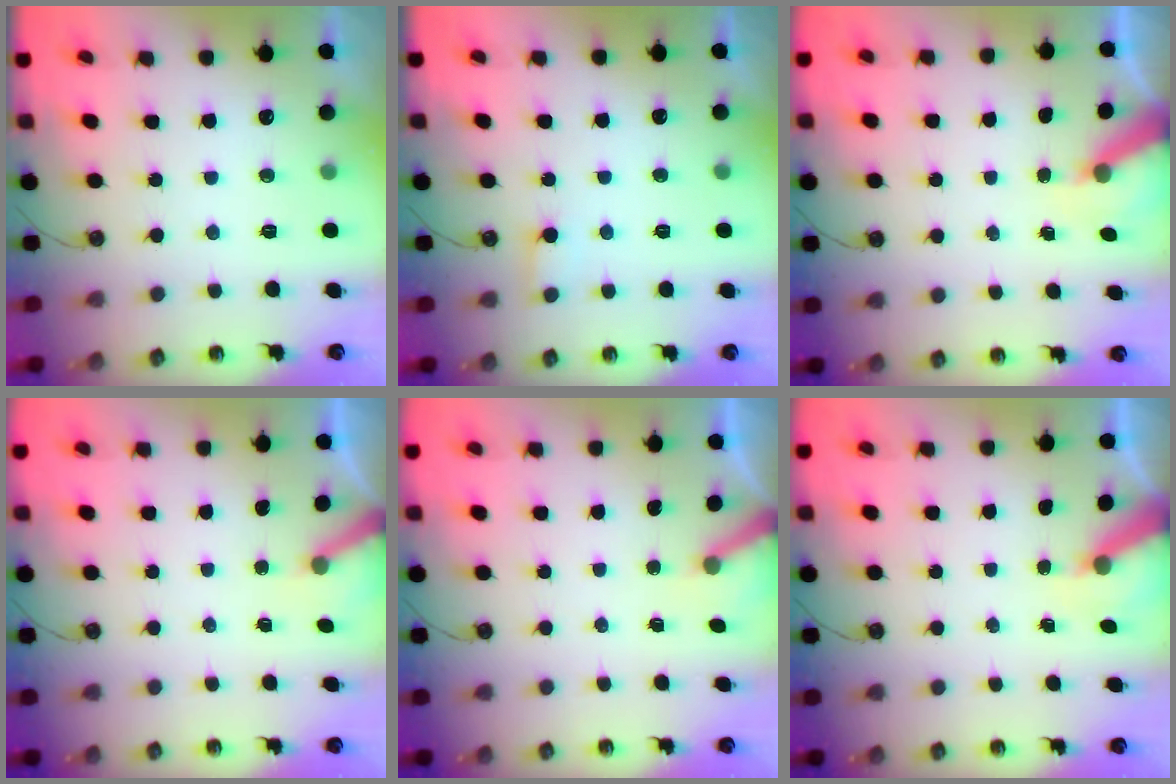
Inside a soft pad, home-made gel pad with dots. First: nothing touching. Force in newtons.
{"total": 3.3, "press": 3.3, "slide": 0.3}
{"total": 6.9, "press": 6.9, "slide": 0.2}
{"total": 3.3, "press": 3.3, "slide": 0.3}
{"total": 3.3, "press": 3.3, "slide": 0.3}
{"total": 6.9, "press": 6.9, "slide": 0.2}